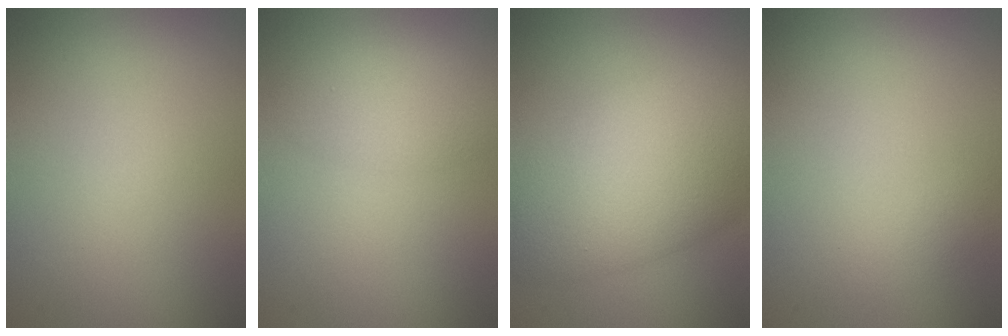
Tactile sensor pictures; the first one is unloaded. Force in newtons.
{"total": 1.8, "press": 1.8, "slide": 0.2}
{"total": 9.1, "press": 9.1, "slide": 0.0}
{"total": 0.8, "press": 0.8, "slide": 0.0}